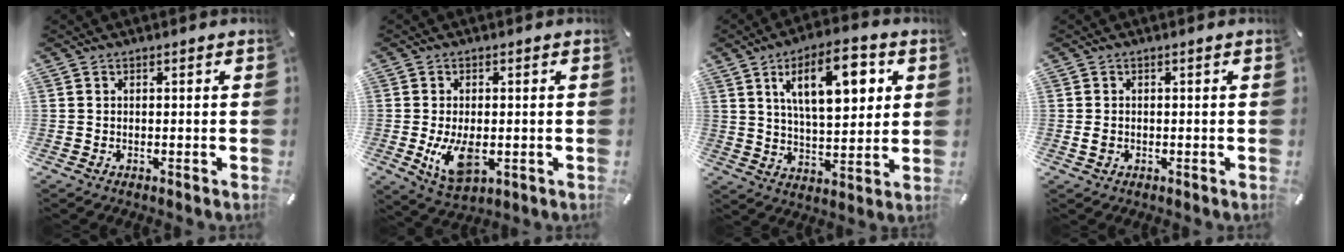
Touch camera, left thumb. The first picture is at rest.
{"total": 8.4, "force": [-1.0, 4.8, 6.8], "torque": [-0.137, -0.013, -0.018]}
{"total": 15.8, "force": [6.5, 7.4, 12.3], "torque": [-0.193, -0.008, 0.107]}
{"total": 1.4, "force": [-0.2, 1.0, 0.9], "torque": [-0.017, 0.003, -0.005]}